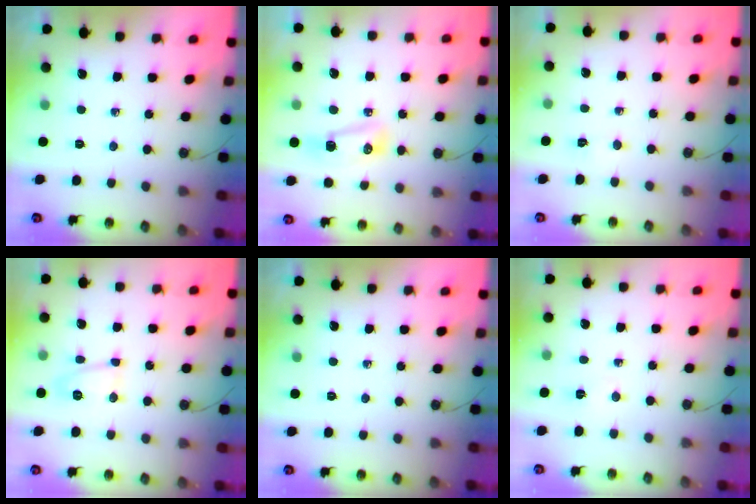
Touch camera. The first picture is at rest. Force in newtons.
{"total": 9.0, "press": 8.3, "slide": 3.4}
{"total": 1.8, "press": 1.6, "slide": 0.6}
{"total": 6.8, "press": 6.8, "slide": 0.3}
{"total": 0.0}
{"total": 2.9, "press": 1.4, "slide": 2.6}